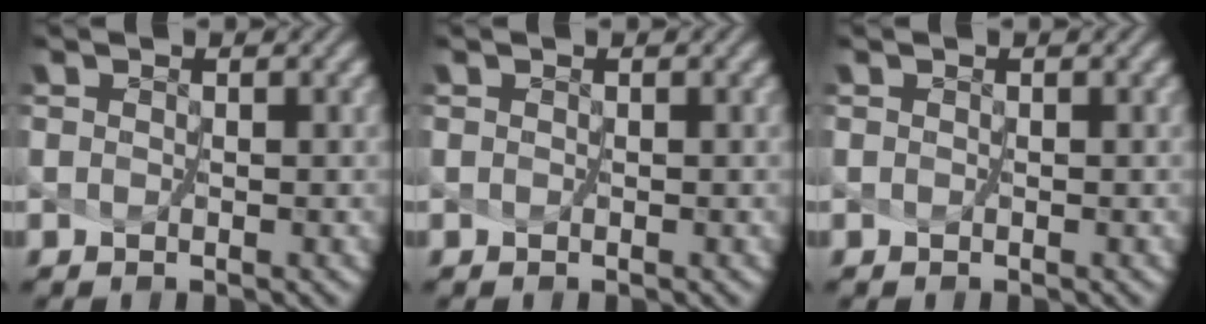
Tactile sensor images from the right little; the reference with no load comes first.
{"total": 0.0}
{"total": 0.0}